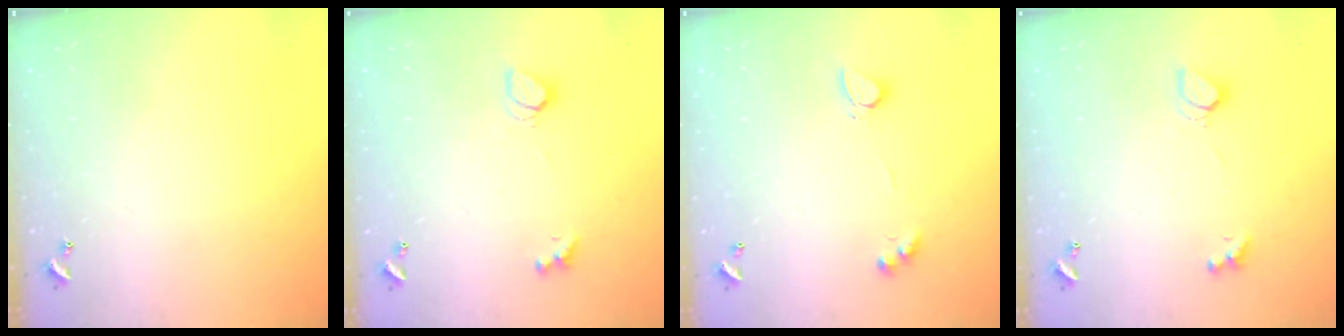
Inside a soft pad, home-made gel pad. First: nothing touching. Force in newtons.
{"total": 2.0, "press": 1.9, "slide": 0.5}
{"total": 3.1, "press": 3.1, "slide": 0.6}
{"total": 2.5, "press": 2.5, "slide": 0.6}